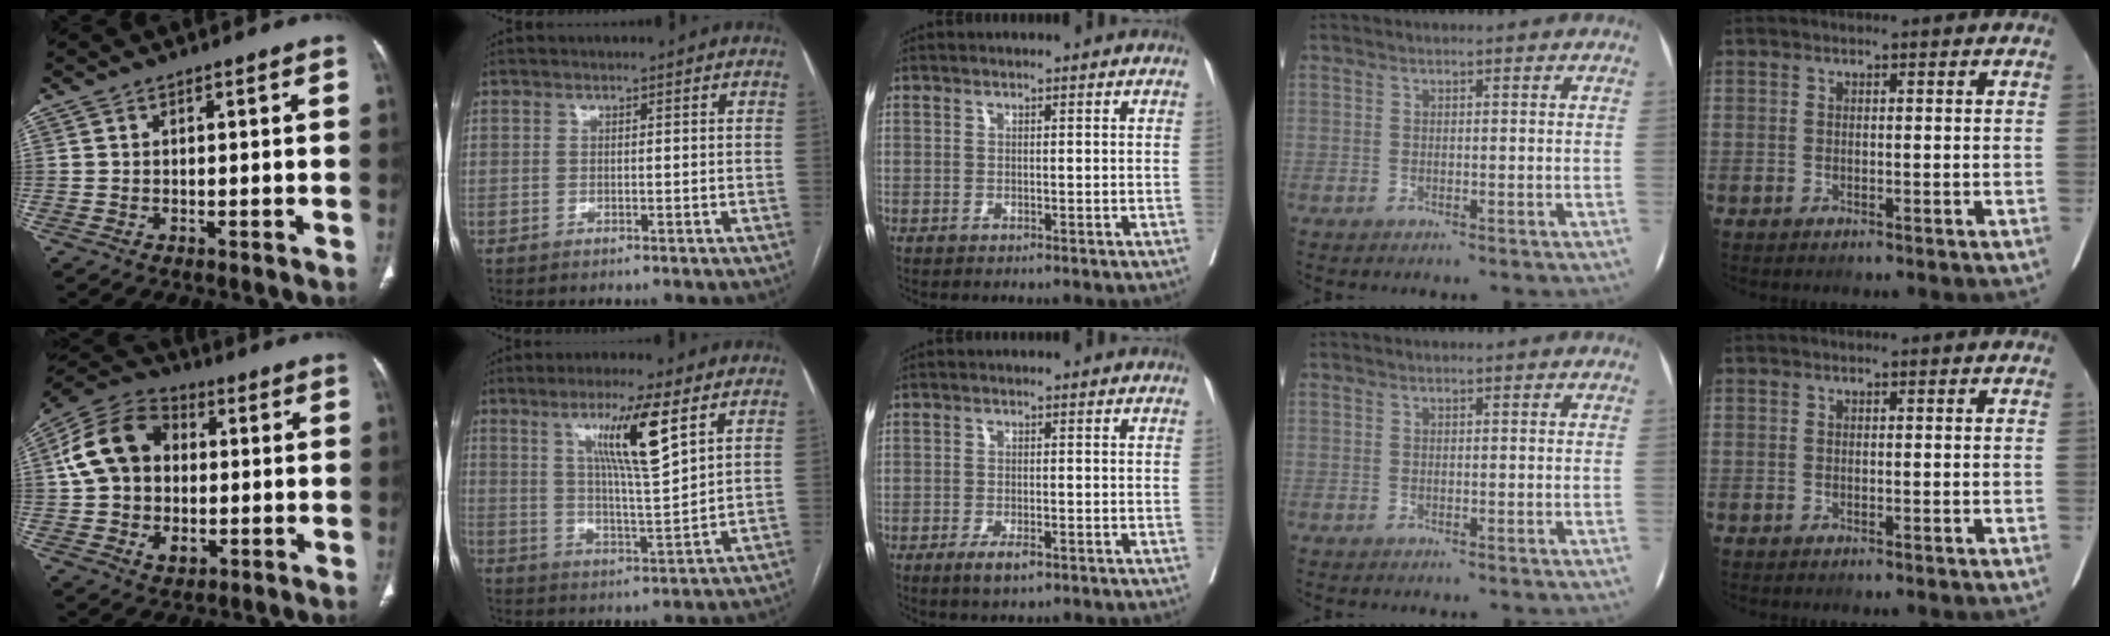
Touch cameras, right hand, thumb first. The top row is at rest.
{"thumb": {"total": 16.3, "force": [1.2, 12.5, 10.4], "torque": [-0.159, 0.019, 0.016]}, "index": {"total": 10.6, "force": [5.1, 0.3, 9.3], "torque": [-0.166, -0.008, 0.090]}, "middle": {"total": 3.3, "force": [-1.9, 0.9, 2.5], "torque": [-0.045, -0.003, -0.030]}}